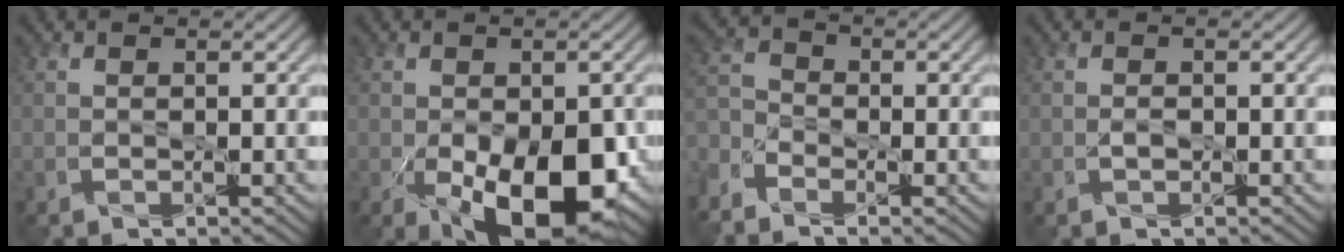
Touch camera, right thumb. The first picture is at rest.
{"total": 11.9, "force": [-3.8, 6.5, 9.2], "torque": [-0.151, -0.045, -0.040]}
{"total": 5.0, "force": [-3.3, 2.8, 2.5], "torque": [-0.076, -0.010, -0.078]}
{"total": 0.9, "force": [-0.3, 0.5, 0.7], "torque": [-0.016, 0.000, -0.005]}